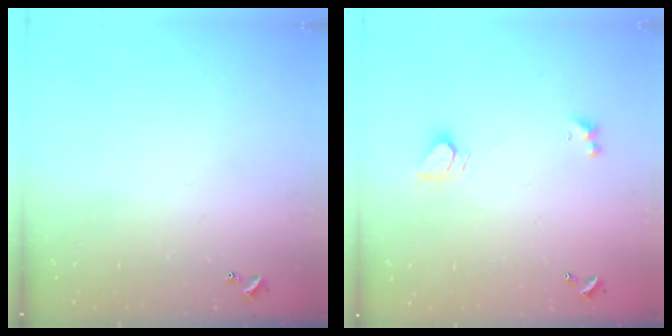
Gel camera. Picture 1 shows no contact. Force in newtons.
{"total": 2.2, "press": 2.2, "slide": 0.3}